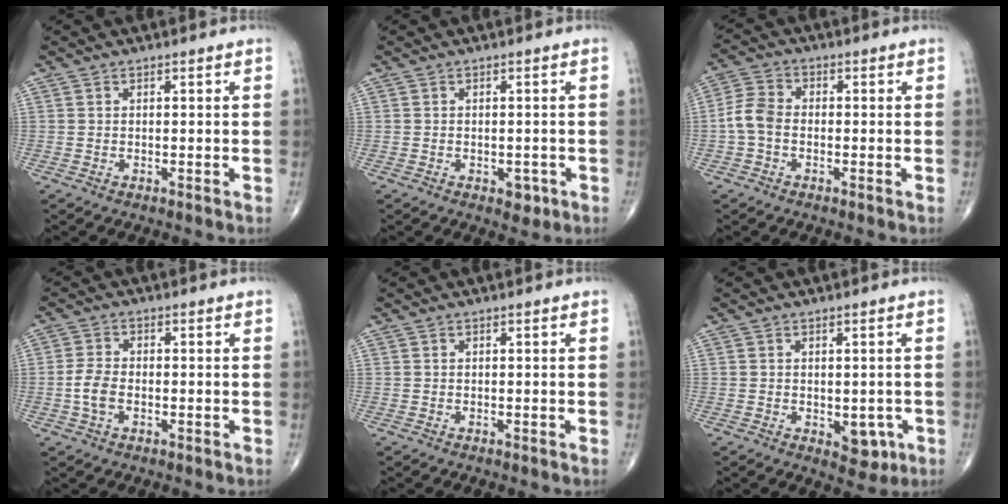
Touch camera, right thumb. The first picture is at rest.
{"total": 2.3, "force": [-0.9, 1.5, 1.5], "torque": [-0.006, 0.001, -0.007]}
{"total": 5.3, "force": [-1.1, 3.7, 3.6], "torque": [-0.074, 0.015, -0.033]}
{"total": 4.1, "force": [-0.9, 2.4, 3.2], "torque": [-0.072, 0.010, -0.020]}
{"total": 0.0}
{"total": 4.5, "force": [-1.1, 2.8, 3.3], "torque": [-0.014, -0.003, -0.006]}